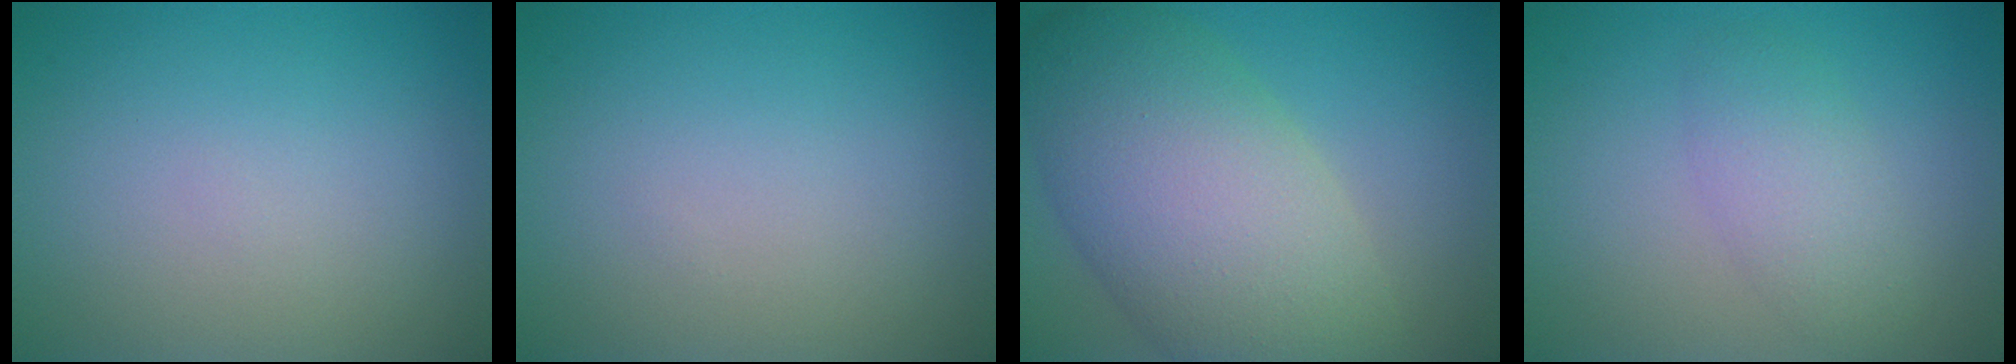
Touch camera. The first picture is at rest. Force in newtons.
{"total": 0.0}
{"total": 11.1, "press": 11.1, "slide": 0.7}
{"total": 2.7, "press": 2.7, "slide": 0.3}